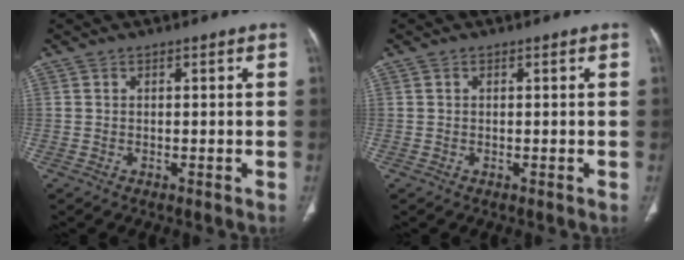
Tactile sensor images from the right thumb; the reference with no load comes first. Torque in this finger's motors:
{"motor_torque": [0.21, -0.02, -0.27, 0.11, 0.04]}